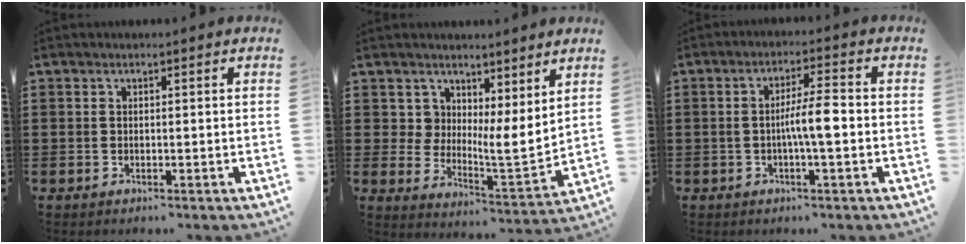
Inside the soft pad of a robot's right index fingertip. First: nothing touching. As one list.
[{"total": 5.9, "force": [4.8, 2.7, 2.1], "torque": [-0.053, -0.035, 0.089]}, {"total": 5.6, "force": [-0.8, 0.8, 5.5], "torque": [-0.098, 0.003, -0.018]}]